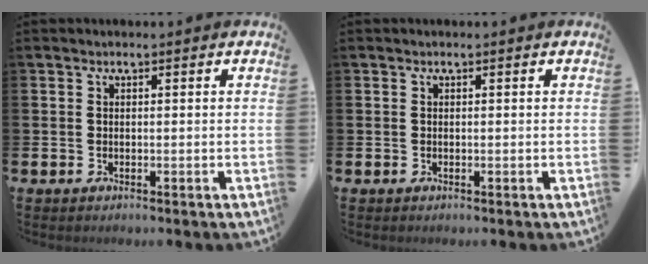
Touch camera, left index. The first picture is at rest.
{"total": 0.0}